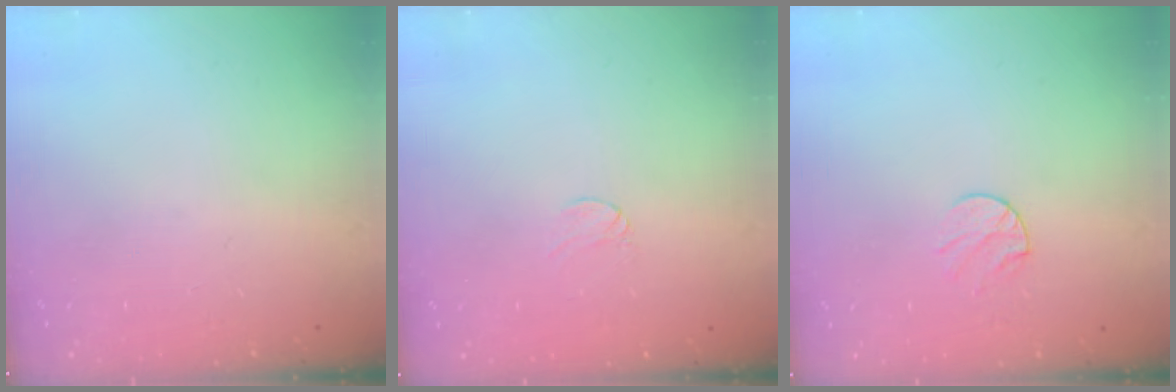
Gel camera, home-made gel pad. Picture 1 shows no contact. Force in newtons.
{"total": 2.9, "press": 2.9, "slide": 0.3}
{"total": 5.1, "press": 5.1, "slide": 0.5}